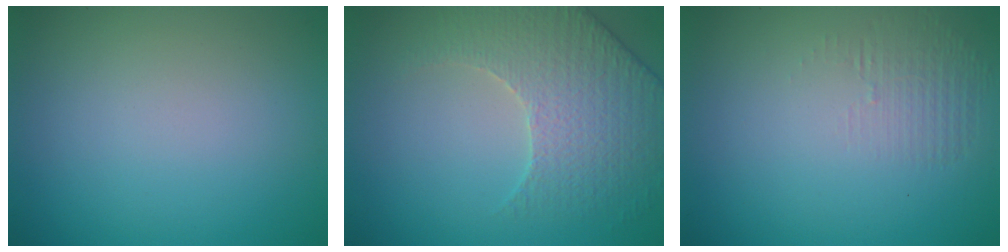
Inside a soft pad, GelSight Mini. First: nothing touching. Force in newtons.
{"total": 3.9, "press": 3.7, "slide": 0.9}
{"total": 1.2, "press": 0.1, "slide": 1.2}